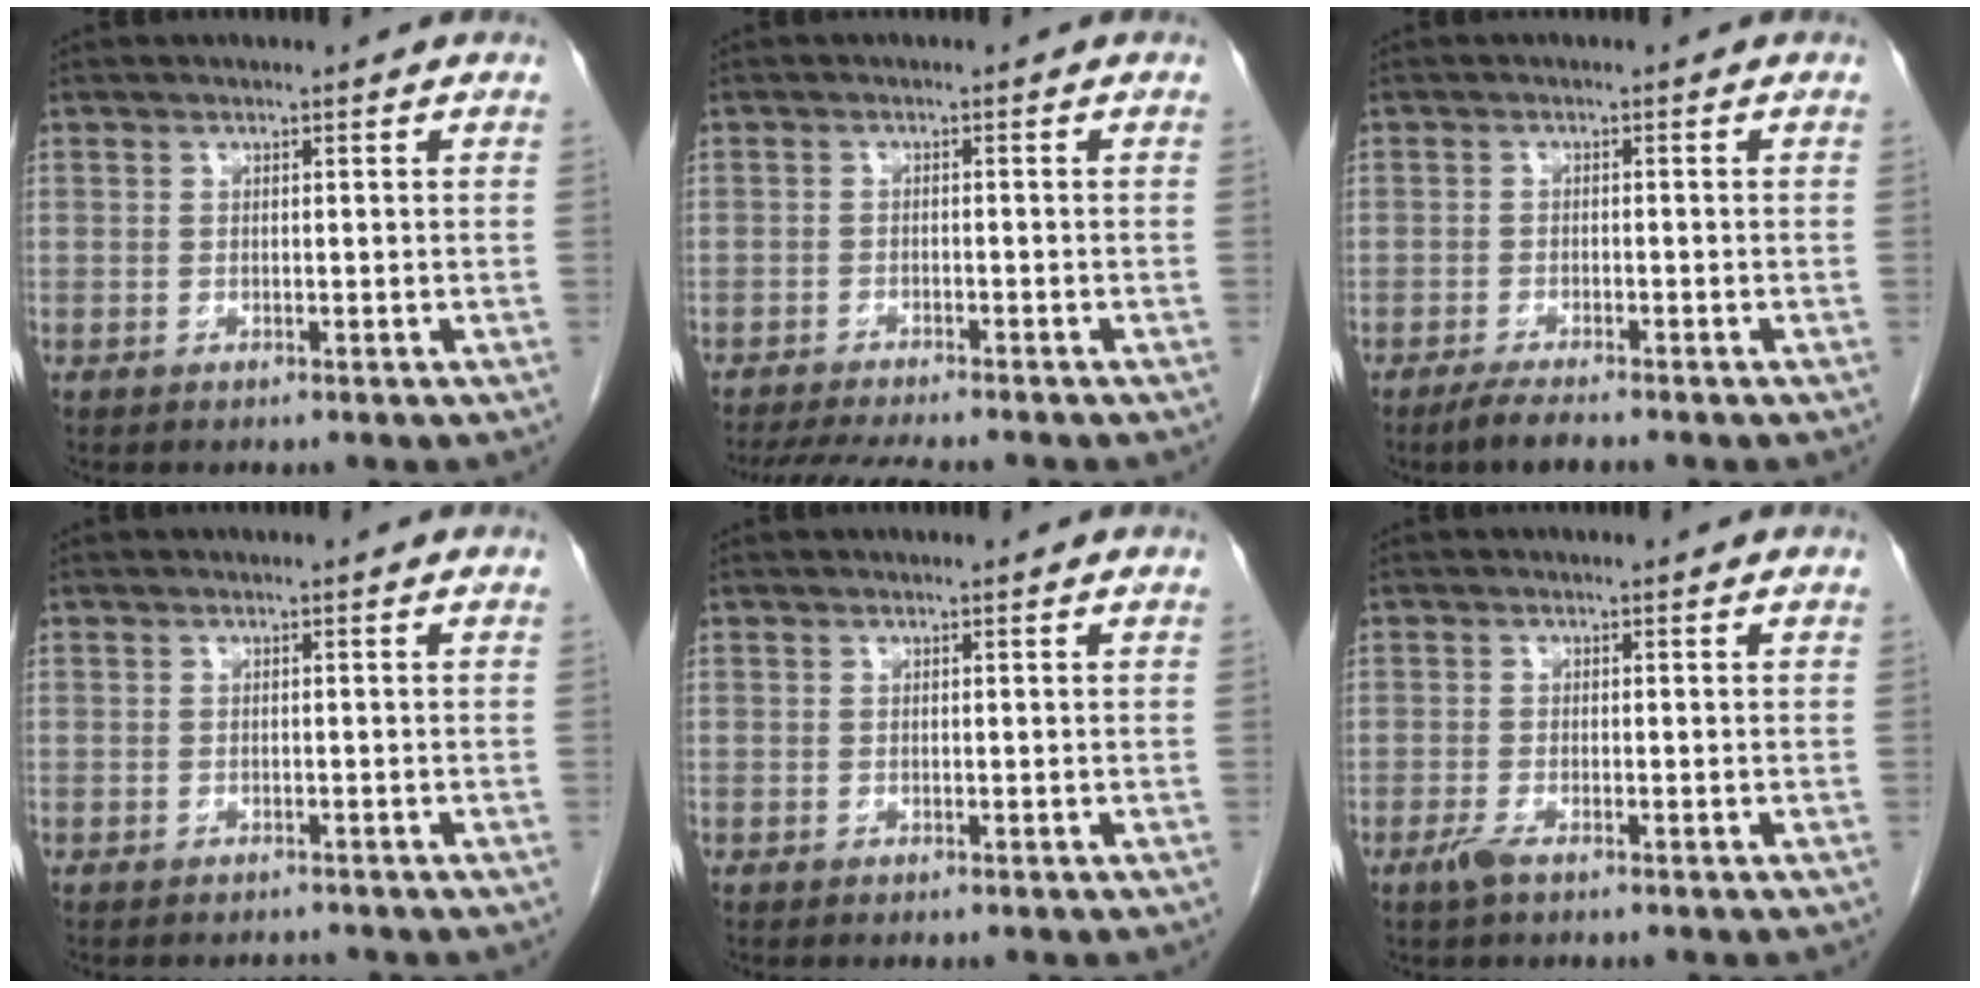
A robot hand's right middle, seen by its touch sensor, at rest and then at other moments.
{"total": 9.1, "force": [-8.1, 0.9, 4.1], "torque": [-0.062, -0.016, -0.122]}
{"total": 3.0, "force": [-2.5, 0.1, 1.7], "torque": [-0.039, -0.008, -0.046]}
{"total": 1.0, "force": [-1.0, 0.1, -0.2], "torque": [-0.001, -0.006, -0.012]}
{"total": 0.0}
{"total": 1.7, "force": [-1.1, 0.2, 1.2], "torque": [-0.032, -0.004, -0.024]}